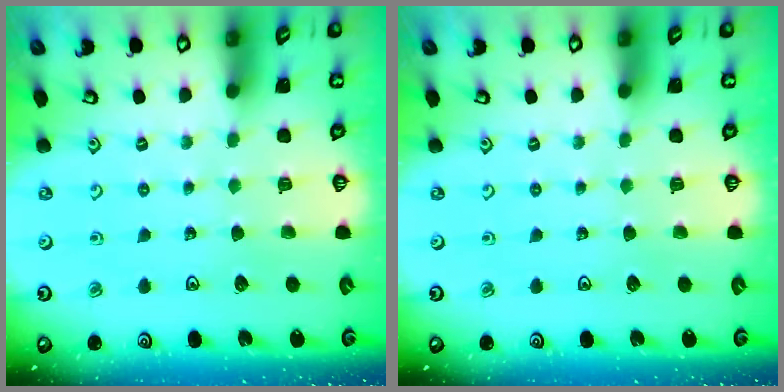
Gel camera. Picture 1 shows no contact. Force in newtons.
{"total": 0.0}